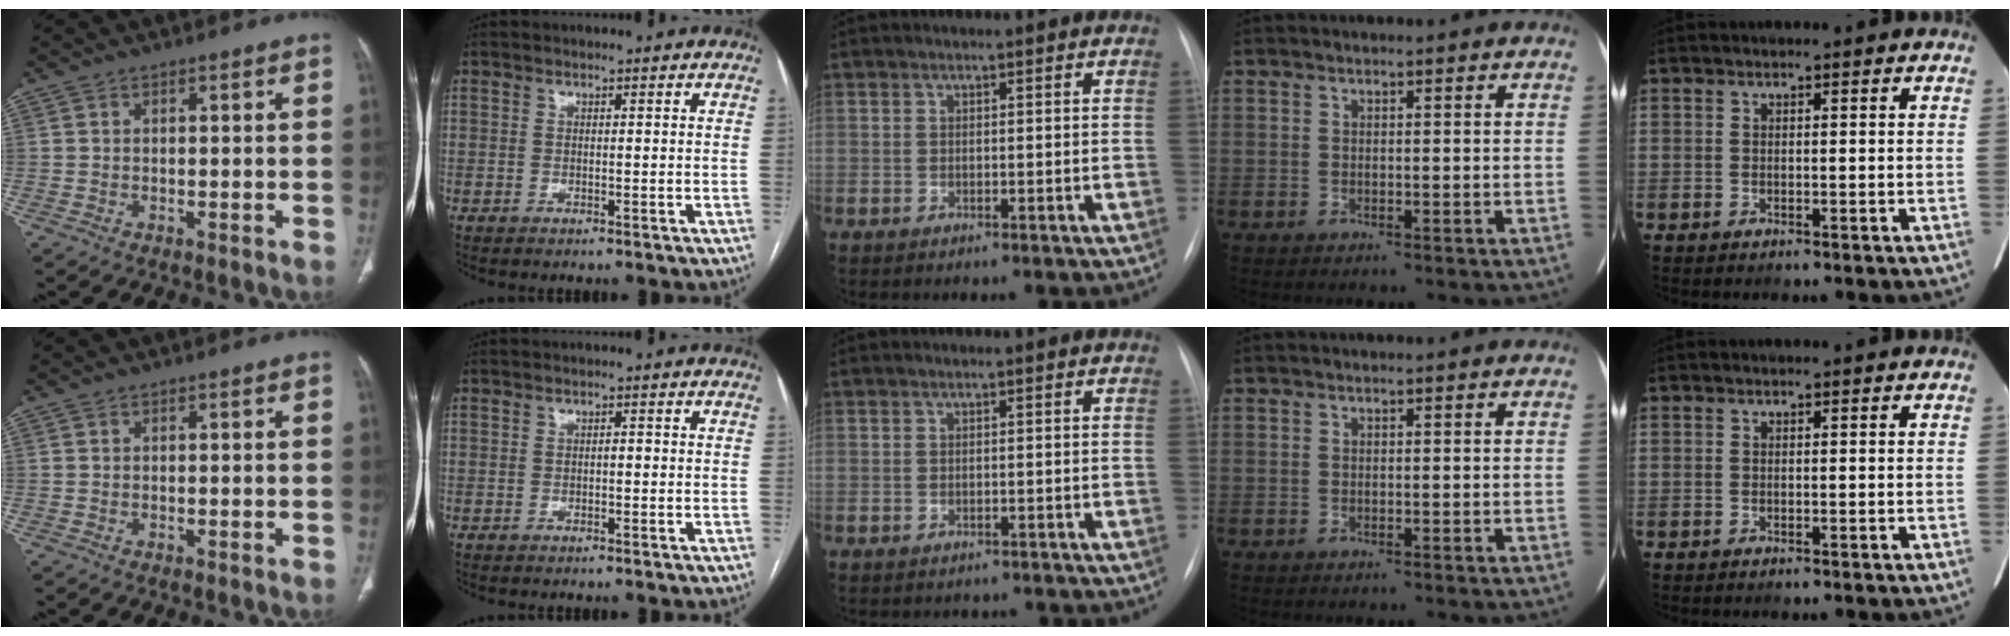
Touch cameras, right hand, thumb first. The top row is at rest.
{"index": {"total": 0.6, "force": [-0.1, 0.3, 0.6], "torque": [-0.007, 0.003, -0.002]}, "middle": {"total": 1.5, "force": [-1.4, 0.6, 0.0], "torque": [0.000, 0.000, -0.018]}}